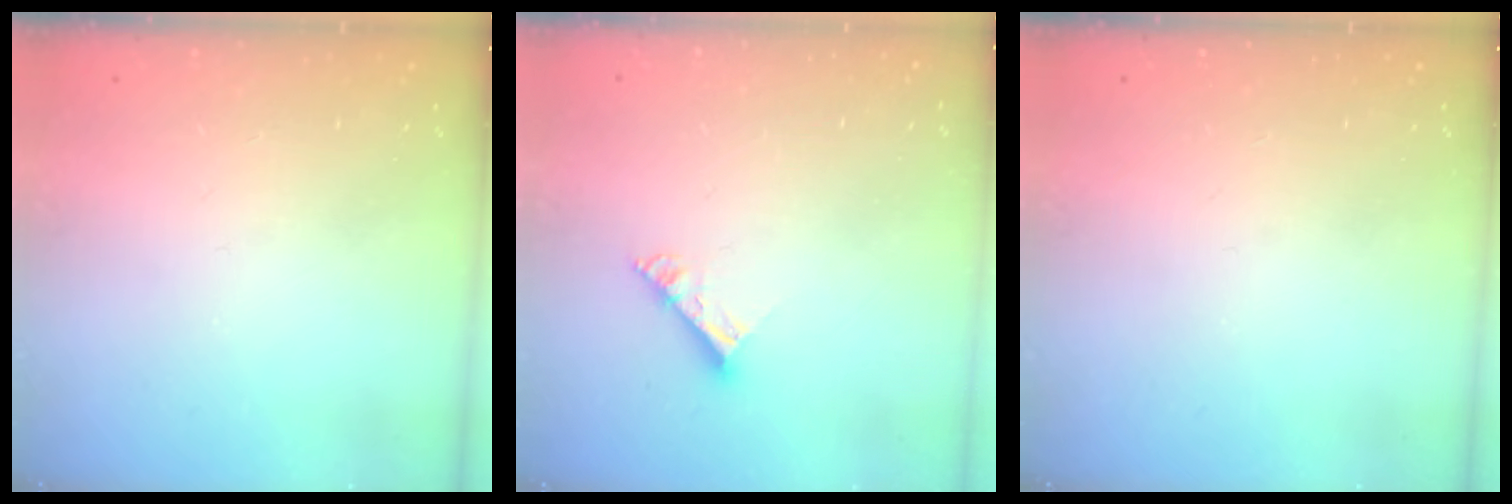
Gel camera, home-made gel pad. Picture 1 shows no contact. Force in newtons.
{"total": 6.6, "press": 6.5, "slide": 0.7}
{"total": 0.0}